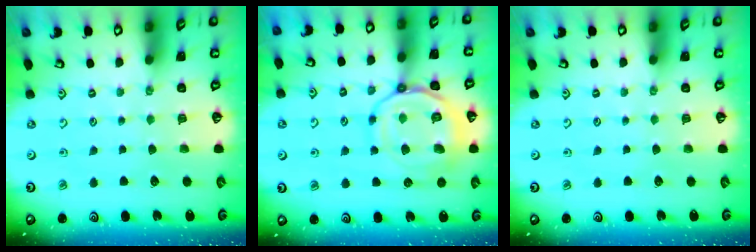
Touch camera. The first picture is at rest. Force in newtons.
{"total": 16.1, "press": 16.1, "slide": 1.5}
{"total": 0.0}